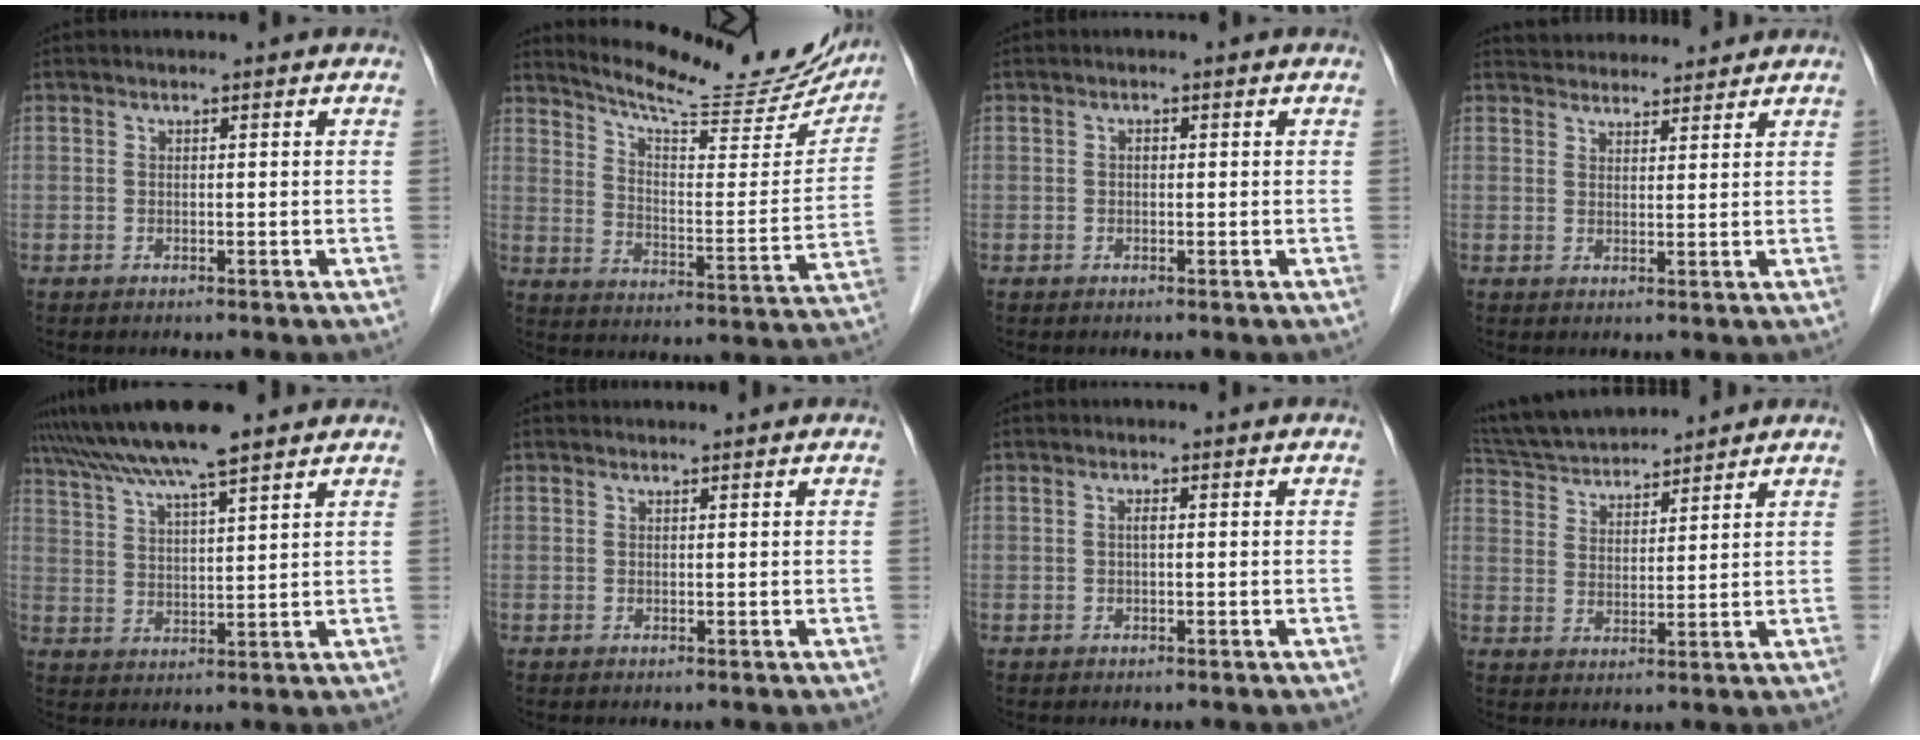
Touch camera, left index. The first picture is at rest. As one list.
[{"total": 21.0, "force": [19.3, 3.7, 7.5], "torque": [-0.106, -0.045, 0.254]}, {"total": 0.6, "force": [-0.4, 0.3, 0.4], "torque": [-0.007, -0.002, -0.009]}, {"total": 7.9, "force": [7.5, 2.0, 1.4], "torque": [-0.013, 0.020, 0.102]}, {"total": 11.8, "force": [9.8, 0.3, 6.7], "torque": [-0.123, 0.030, 0.162]}, {"total": 0.0}, {"total": 0.8, "force": [-0.3, 0.1, 0.7], "torque": [-0.014, -0.003, -0.007]}, {"total": 11.9, "force": [11.1, 2.1, 3.6], "torque": [-0.075, 0.031, 0.200]}]